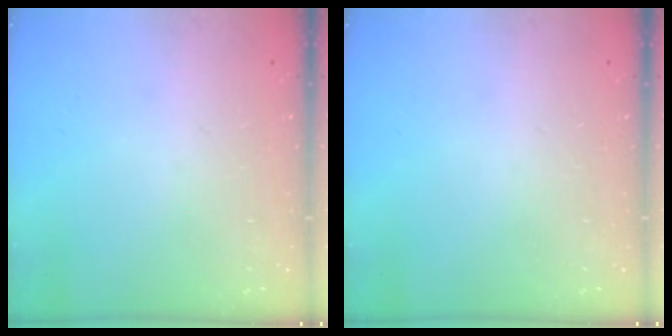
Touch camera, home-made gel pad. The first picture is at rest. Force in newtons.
{"total": 0.0}